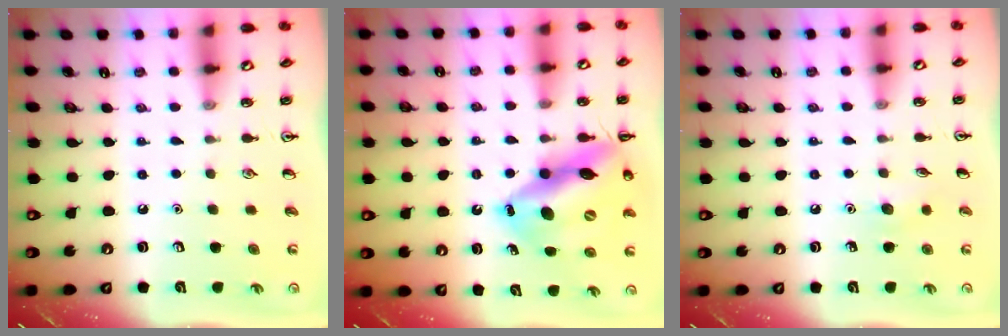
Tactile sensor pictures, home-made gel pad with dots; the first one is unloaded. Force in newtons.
{"total": 18.6, "press": 18.1, "slide": 4.4}
{"total": 5.2, "press": 5.0, "slide": 1.6}